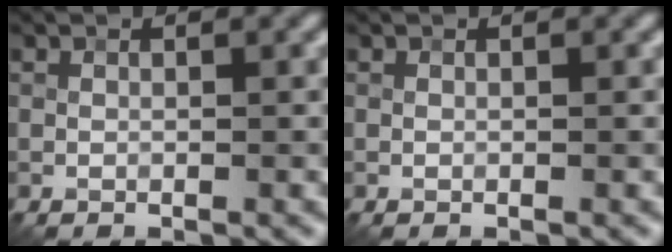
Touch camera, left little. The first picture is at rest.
{"total": 0.0}